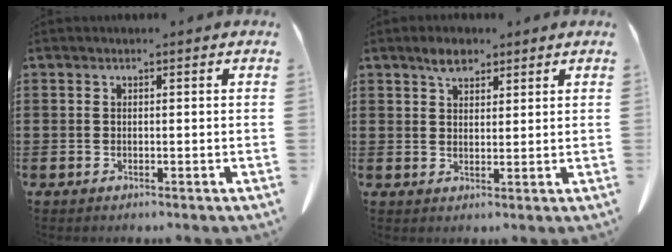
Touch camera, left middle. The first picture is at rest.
{"total": 3.4, "force": [2.6, 1.4, 1.6], "torque": [-0.028, 0.003, 0.046]}